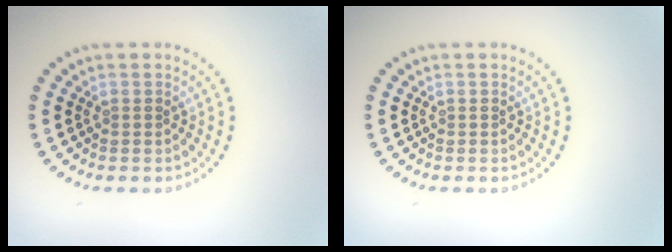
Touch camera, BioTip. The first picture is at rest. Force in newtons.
{"total": 0.0}